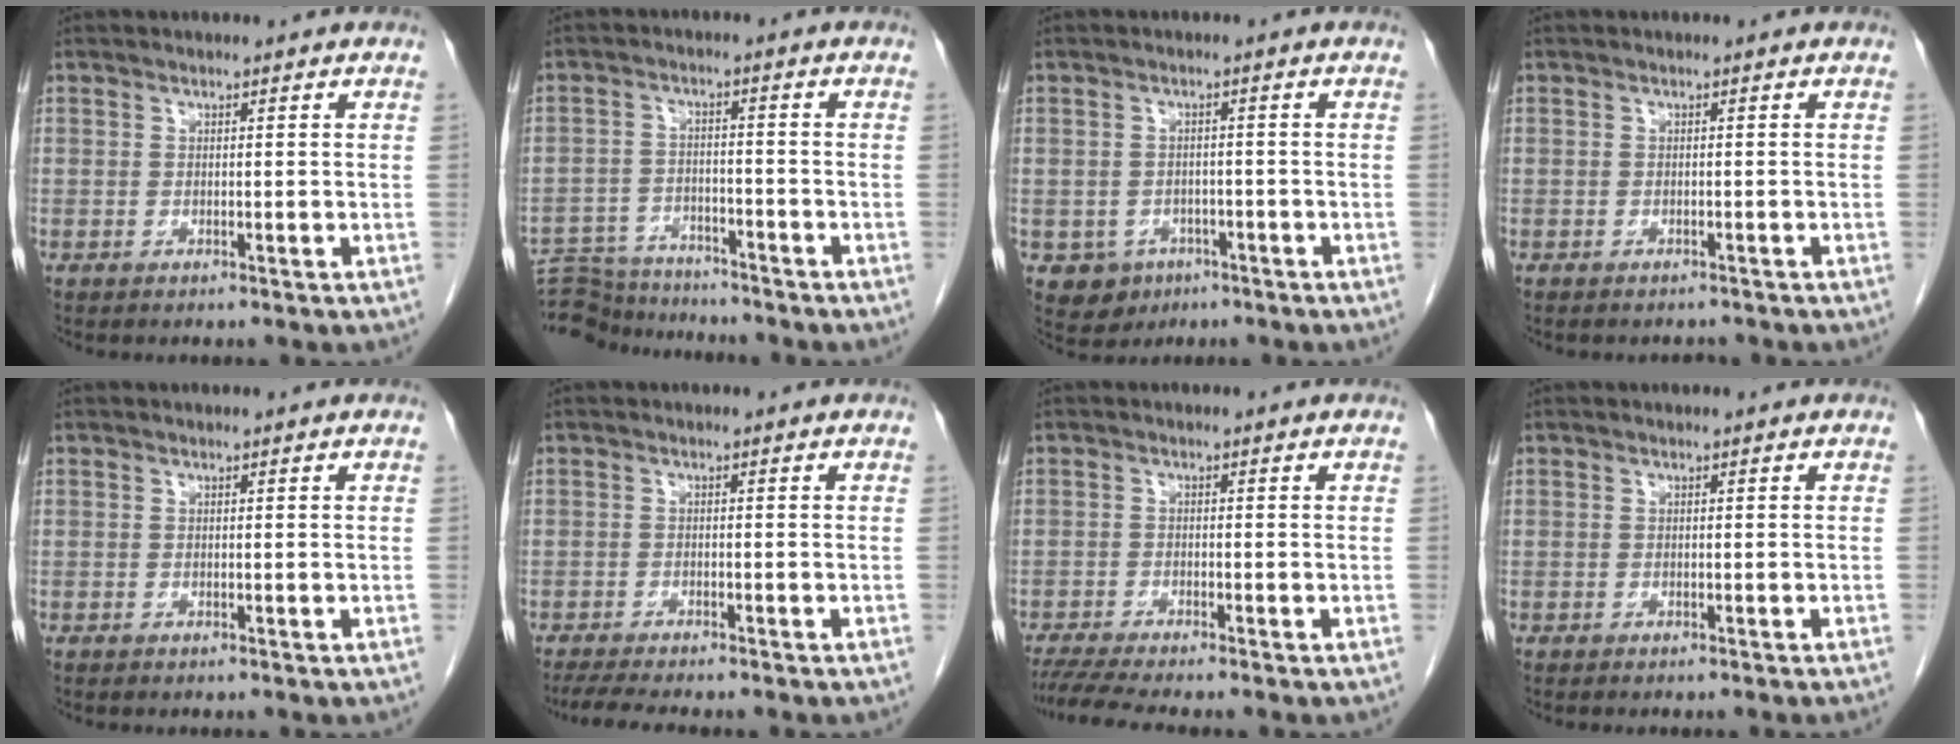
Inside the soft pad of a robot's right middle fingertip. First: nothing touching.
{"total": 11.1, "force": [-10.8, 2.3, 1.5], "torque": [-0.029, 0.011, -0.170]}
{"total": 4.4, "force": [-2.1, 3.7, 1.0], "torque": [-0.012, 0.006, -0.024]}
{"total": 3.1, "force": [-2.8, 1.1, 0.8], "torque": [-0.008, -0.004, -0.032]}
{"total": 0.0}
{"total": 6.6, "force": [-5.6, 0.7, 3.5], "torque": [-0.050, -0.012, -0.084]}
{"total": 6.4, "force": [-5.6, -0.4, 3.1], "torque": [-0.047, -0.016, -0.093]}
{"total": 1.5, "force": [-1.3, -0.2, 0.7], "torque": [-0.004, 0.005, -0.015]}